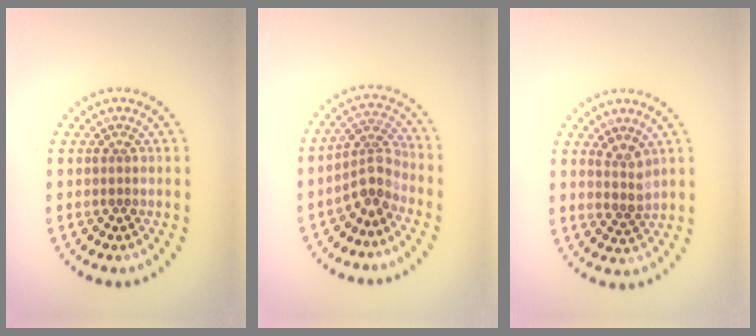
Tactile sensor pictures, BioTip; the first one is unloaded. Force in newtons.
{"total": 3.0, "press": 2.3, "slide": 2.0}
{"total": 1.9, "press": 1.4, "slide": 1.3}